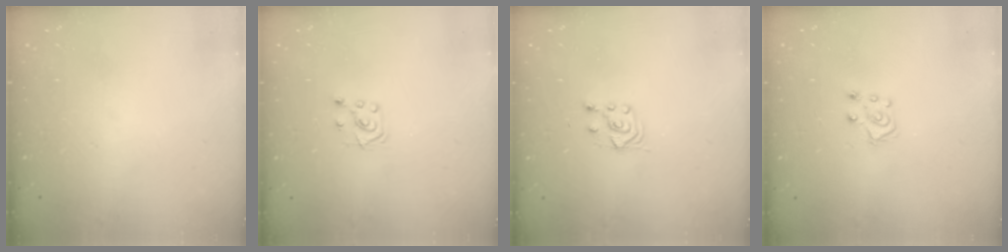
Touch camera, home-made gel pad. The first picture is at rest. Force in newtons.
{"total": 4.6, "press": 4.6, "slide": 0.5}
{"total": 3.7, "press": 3.6, "slide": 1.0}
{"total": 6.8, "press": 6.8, "slide": 0.4}